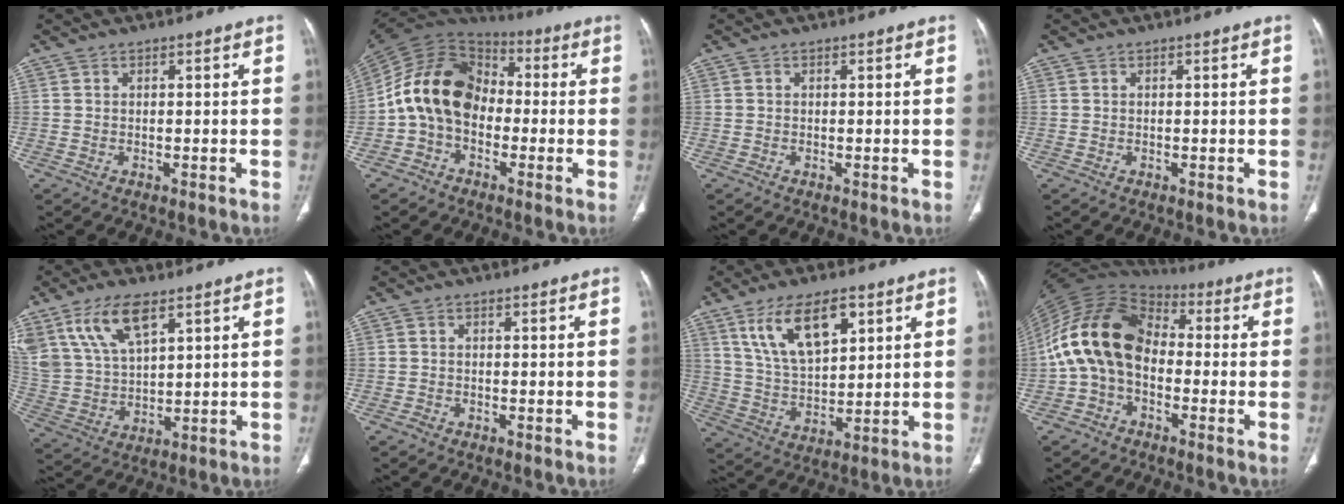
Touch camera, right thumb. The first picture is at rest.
{"total": 15.1, "force": [-1.8, 11.1, 10.0], "torque": [-0.169, 0.049, -0.047]}
{"total": 0.0}
{"total": 0.0}
{"total": 12.7, "force": [7.5, 5.7, 8.5], "torque": [-0.163, -0.020, 0.158]}
{"total": 0.9, "force": [-0.6, 0.6, 0.2], "torque": [-0.004, 0.002, -0.013]}
{"total": 13.4, "force": [6.8, 6.2, 9.7], "torque": [-0.159, -0.023, 0.138]}
{"total": 16.3, "force": [-1.3, 11.2, 11.8], "torque": [-0.215, 0.048, -0.033]}